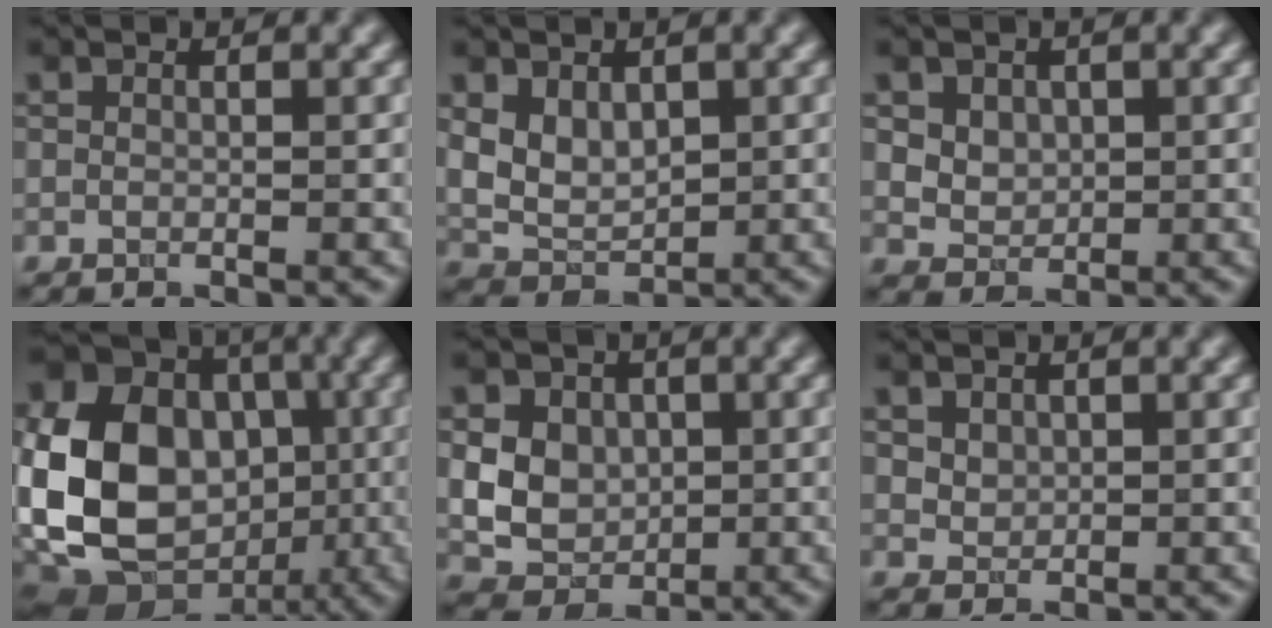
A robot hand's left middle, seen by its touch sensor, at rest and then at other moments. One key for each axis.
{"total": 3.7, "fx": 0.9, "fy": 2.6, "fz": 2.5, "tx": -0.053, "ty": -0.007, "tz": 0.022}
{"total": 3.5, "fx": 1.6, "fy": 2.6, "fz": 1.7, "tx": -0.043, "ty": 0.002, "tz": 0.040}
{"total": 16.5, "fx": -1.9, "fy": 13.2, "fz": 9.7, "tx": -0.212, "ty": -0.008, "tz": -0.034}
{"total": 7.8, "fx": 1.6, "fy": 6.5, "fz": 4.0, "tx": -0.060, "ty": 0.026, "tz": 0.016}
{"total": 1.4, "fx": 0.7, "fy": 1.1, "fz": 0.5, "tx": -0.013, "ty": -0.008, "tz": 0.024}